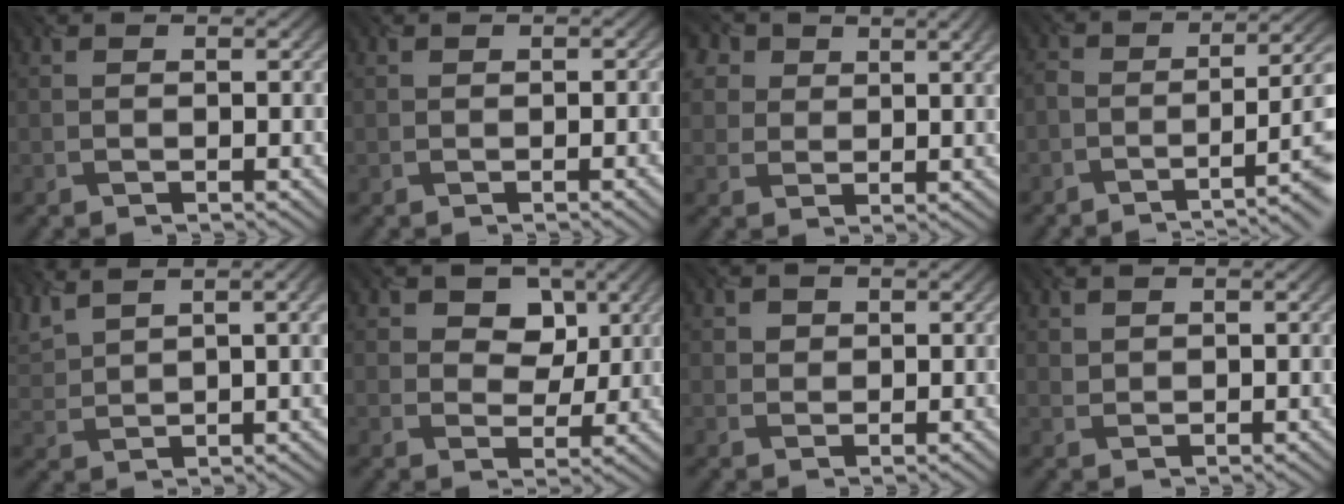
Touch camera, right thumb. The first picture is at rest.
{"total": 2.5, "force": [-0.8, 1.0, 2.1], "torque": [-0.018, 0.006, -0.005]}
{"total": 7.2, "force": [4.4, 4.6, 3.3], "torque": [-0.082, 0.012, 0.083]}
{"total": 6.5, "force": [-3.1, 2.2, 5.3], "torque": [-0.069, -0.005, -0.041]}
{"total": 9.7, "force": [5.3, 3.6, 7.3], "torque": [-0.139, 0.023, 0.104]}
{"total": 5.3, "force": [2.6, 4.1, 2.1], "torque": [-0.040, 0.003, 0.031]}
{"total": 1.5, "force": [0.8, 1.2, -0.6], "torque": [0.006, 0.001, 0.017]}
{"total": 1.6, "force": [1.1, 1.1, 0.1], "torque": [-0.009, 0.006, 0.030]}